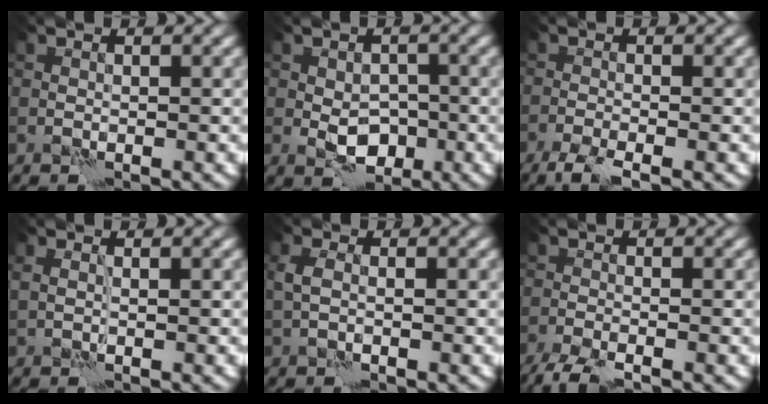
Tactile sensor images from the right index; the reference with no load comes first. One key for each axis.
{"total": 4.0, "fx": -1.2, "fy": 2.7, "fz": 2.8, "tx": -0.037, "ty": -0.002, "tz": -0.022}
{"total": 3.2, "fx": -2.5, "fy": 0.3, "fz": 2.0, "tx": -0.044, "ty": -0.005, "tz": -0.053}
{"total": 1.4, "fx": 0.7, "fy": 0.9, "fz": 0.9, "tx": -0.021, "ty": 0.008, "tz": 0.008}
{"total": 1.4, "fx": 0.1, "fy": 0.8, "fz": 1.2, "tx": -0.029, "ty": 0.004, "tz": -0.001}
{"total": 3.2, "fx": -2.7, "fy": 0.2, "fz": 1.8, "tx": -0.040, "ty": -0.009, "tz": -0.058}